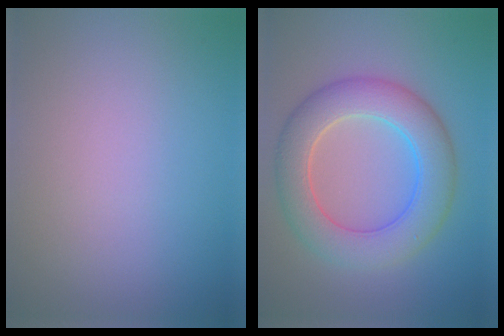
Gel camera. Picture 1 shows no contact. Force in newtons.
{"total": 7.2, "press": 7.1, "slide": 0.6}